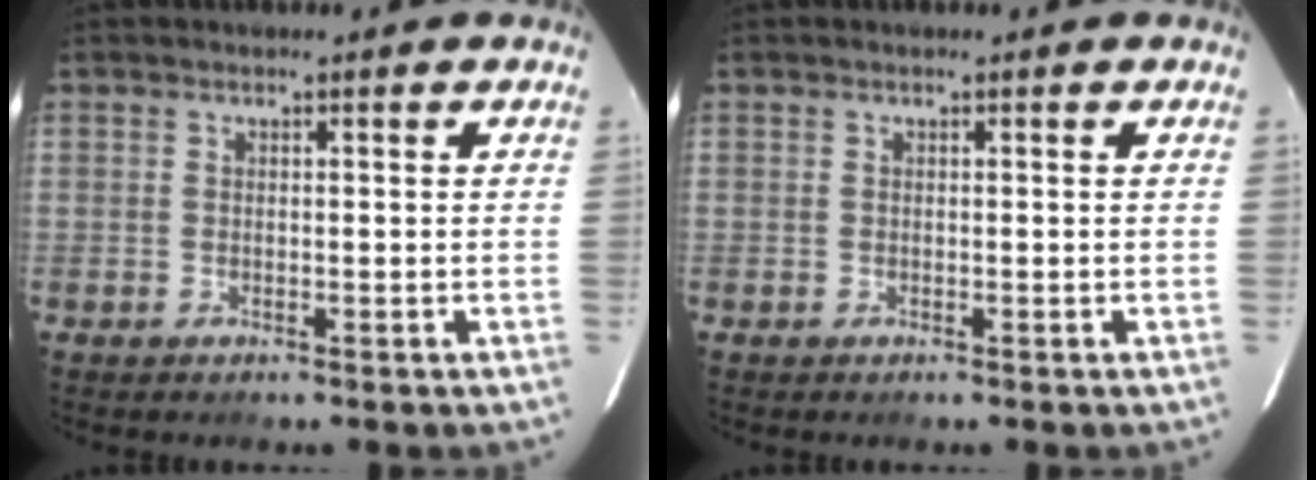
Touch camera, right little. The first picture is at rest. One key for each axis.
{"total": 0.0}